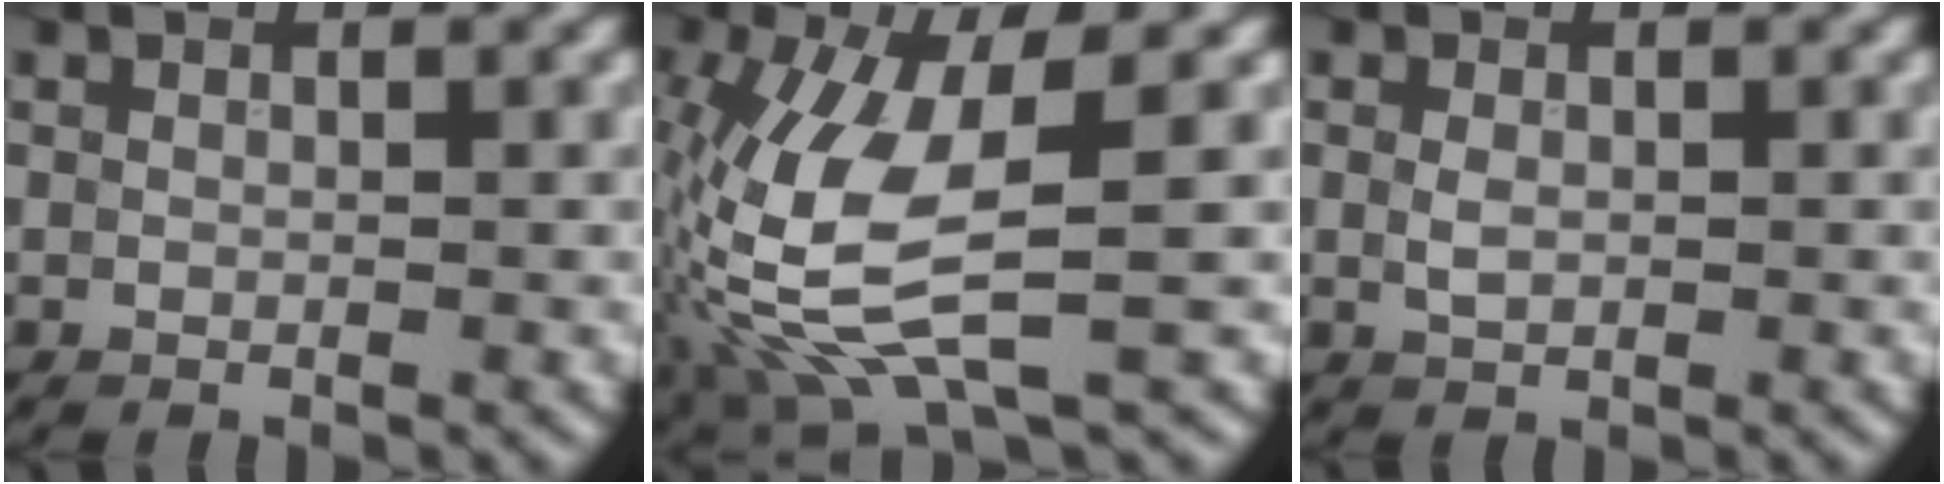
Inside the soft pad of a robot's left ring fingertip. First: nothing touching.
{"total": 9.7, "force": [-1.0, 3.7, 8.9], "torque": [-0.208, -0.008, -0.021]}
{"total": 1.2, "force": [0.0, 0.8, 0.9], "torque": [-0.023, -0.002, 0.002]}